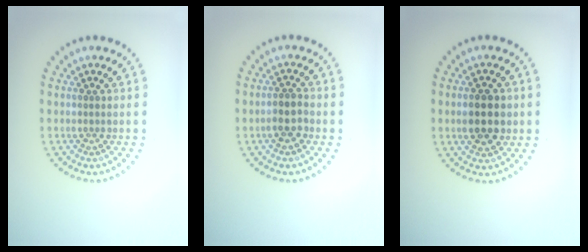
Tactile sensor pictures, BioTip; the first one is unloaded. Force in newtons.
{"total": 2.1, "press": 1.9, "slide": 0.8}
{"total": 3.7, "press": 3.7, "slide": 0.3}